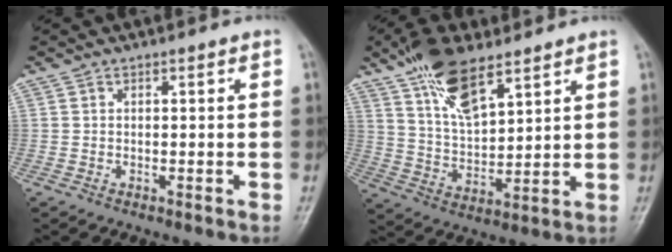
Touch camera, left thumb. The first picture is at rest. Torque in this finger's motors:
{"motor_torque": [1.45, 0.76, 1.37, -0.77, 0.35]}